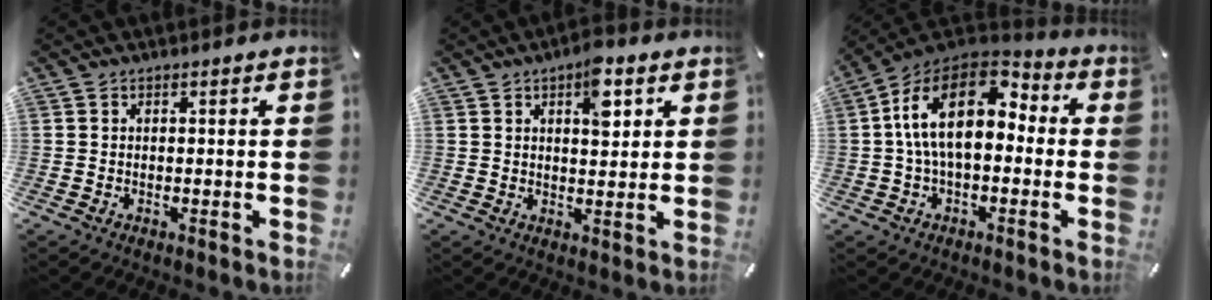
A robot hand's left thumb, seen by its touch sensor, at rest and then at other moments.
{"total": 7.2, "force": [3.1, 3.4, 5.5], "torque": [-0.068, -0.012, 0.045]}
{"total": 16.2, "force": [2.2, 9.4, 13.0], "torque": [-0.258, 0.000, 0.032]}